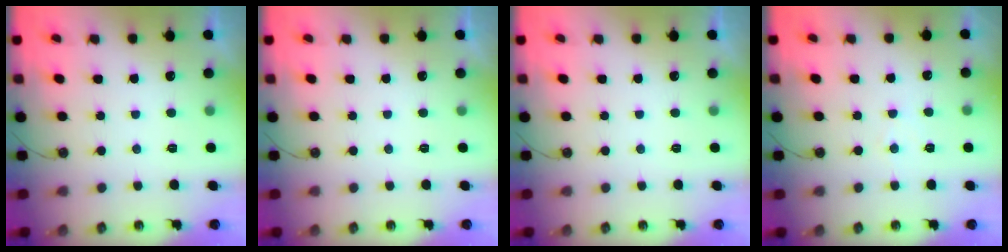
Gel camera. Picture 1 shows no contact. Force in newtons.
{"total": 0.0}
{"total": 0.0}
{"total": 3.5, "press": 3.5, "slide": 0.5}